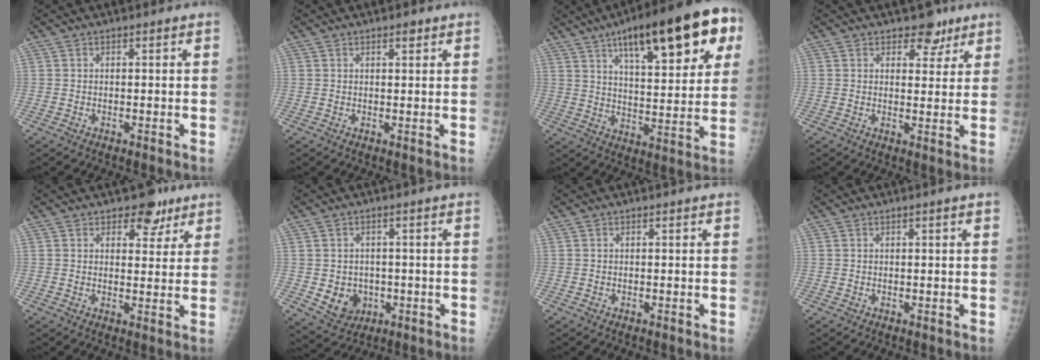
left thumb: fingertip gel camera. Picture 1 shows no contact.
{"total": 1.4, "force": [1.0, 0.5, 0.8], "torque": [-0.007, -0.005, 0.014]}
{"total": 24.6, "force": [11.8, 7.6, 20.2], "torque": [-0.263, -0.016, 0.171]}
{"total": 4.9, "force": [3.5, 3.0, 1.7], "torque": [0.009, -0.019, 0.048]}
{"total": 5.9, "force": [4.0, 3.5, 2.5], "torque": [0.001, -0.019, 0.053]}
{"total": 6.1, "force": [-1.0, 5.2, 2.9], "torque": [-0.022, 0.001, -0.002]}
{"total": 0.0}
{"total": 0.9, "force": [0.5, -0.1, 0.8], "torque": [-0.016, 0.000, 0.006]}